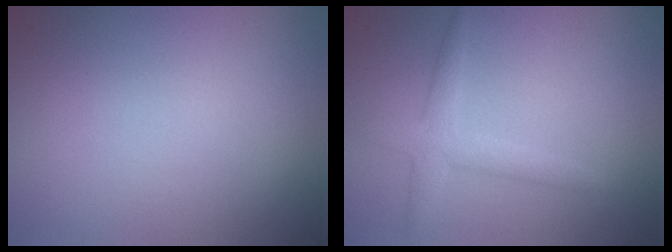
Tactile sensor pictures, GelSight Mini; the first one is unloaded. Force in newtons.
{"total": 2.5, "press": 2.5, "slide": 0.1}